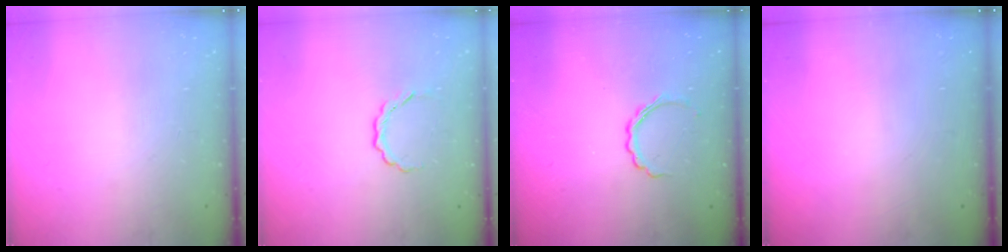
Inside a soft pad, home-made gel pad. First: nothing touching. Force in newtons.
{"total": 3.4, "press": 3.3, "slide": 0.8}
{"total": 4.1, "press": 4.0, "slide": 0.9}
{"total": 0.0}